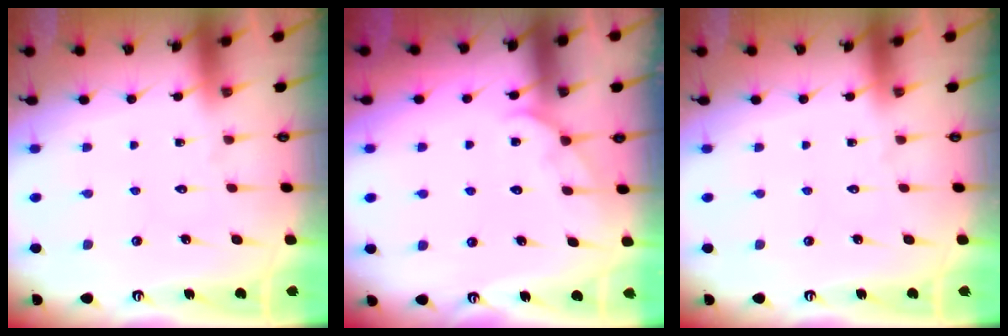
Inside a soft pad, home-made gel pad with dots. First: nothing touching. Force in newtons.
{"total": 4.4, "press": 4.4, "slide": 0.3}
{"total": 0.0}